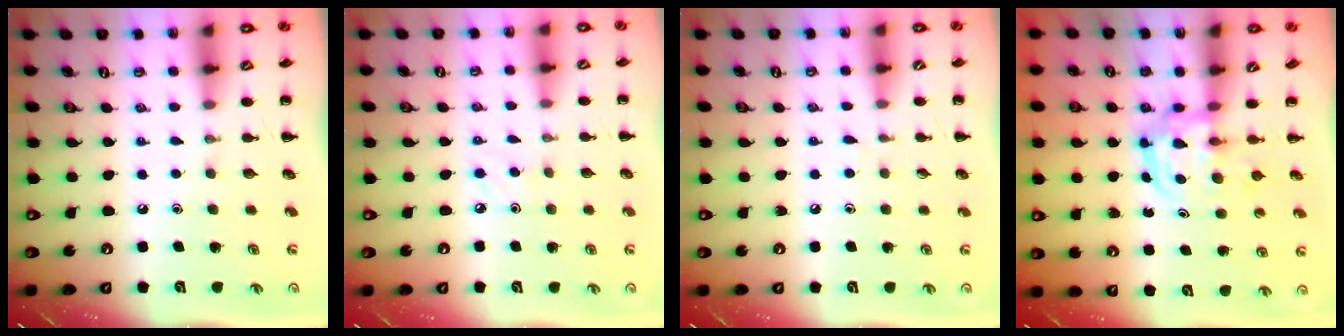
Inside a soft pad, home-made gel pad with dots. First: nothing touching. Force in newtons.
{"total": 2.8, "press": 2.7, "slide": 1.0}
{"total": 4.0, "press": 3.5, "slide": 1.8}
{"total": 3.3, "press": 3.2, "slide": 0.4}